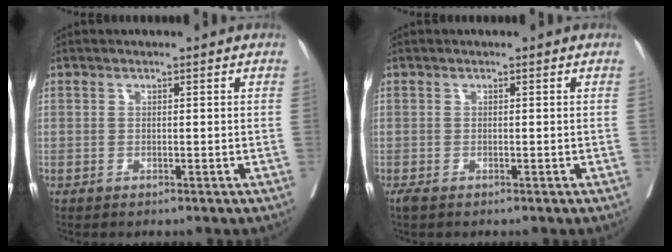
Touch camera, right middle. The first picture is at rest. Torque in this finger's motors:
{"motor_torque": [0.63, -0.36, 0.15, 0.05]}